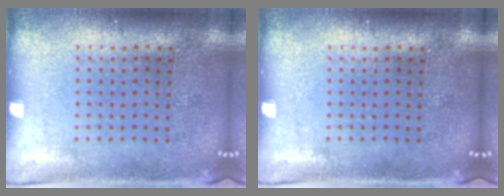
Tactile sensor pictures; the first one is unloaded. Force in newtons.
{"total": 0.0}